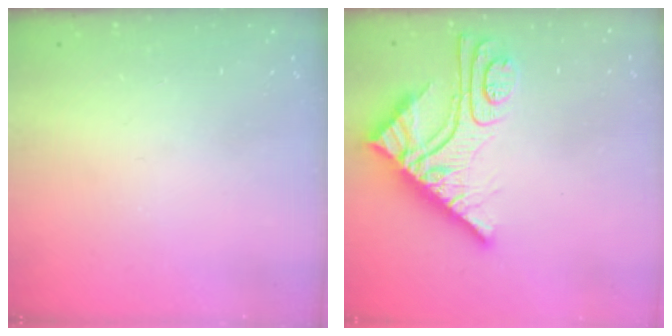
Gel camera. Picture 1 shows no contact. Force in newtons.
{"total": 13.6, "press": 13.6, "slide": 1.3}